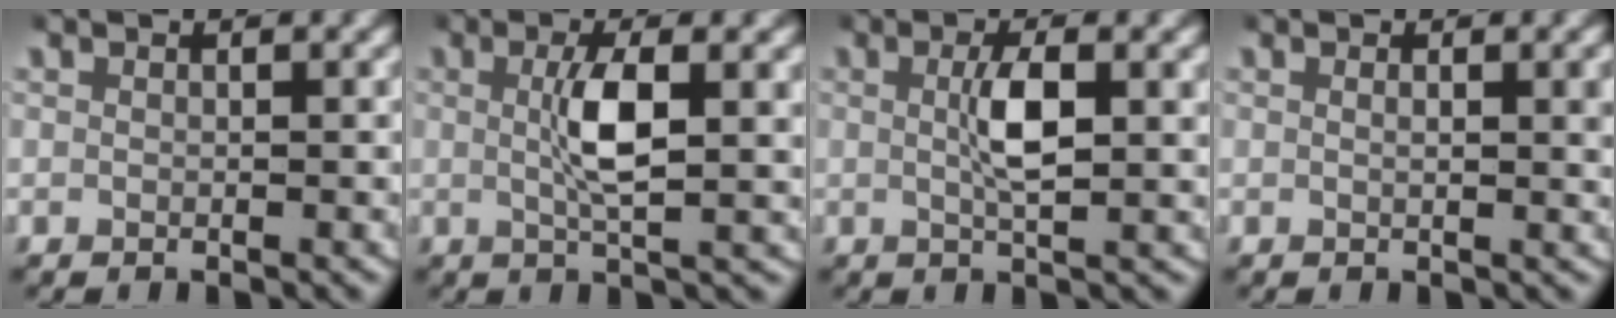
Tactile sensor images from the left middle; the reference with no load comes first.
{"total": 4.3, "force": [0.7, 0.7, 4.2], "torque": [-0.080, -0.003, 0.014]}
{"total": 3.2, "force": [0.4, 0.5, 3.1], "torque": [-0.063, -0.004, 0.009]}
{"total": 1.1, "force": [0.3, 0.0, 1.1], "torque": [-0.015, -0.003, 0.005]}